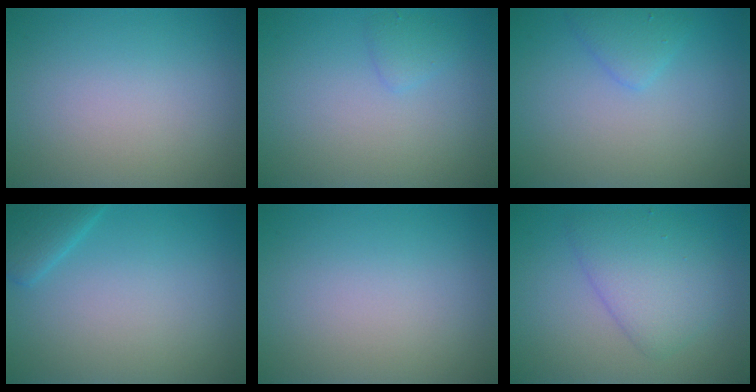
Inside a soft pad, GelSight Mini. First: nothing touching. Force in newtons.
{"total": 1.0, "press": 1.0, "slide": 0.1}
{"total": 1.7, "press": 1.7, "slide": 0.1}
{"total": 2.3, "press": 2.3, "slide": 0.2}
{"total": 0.0}
{"total": 4.1, "press": 4.1, "slide": 0.1}